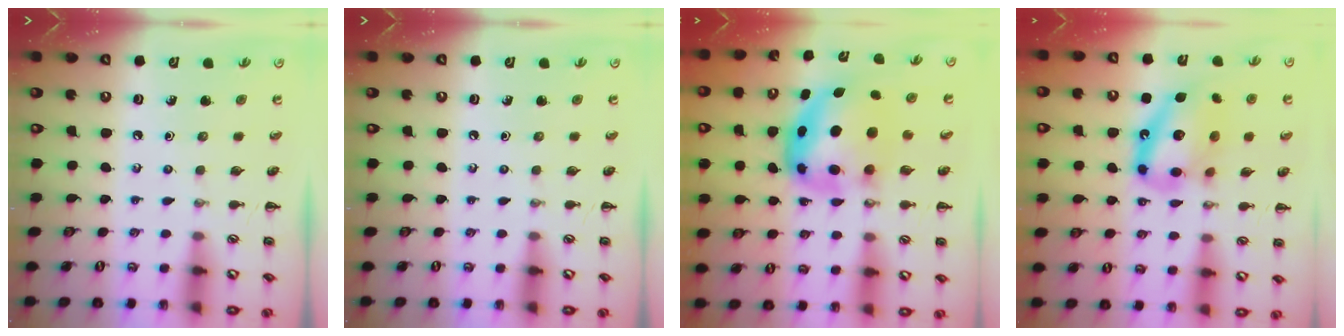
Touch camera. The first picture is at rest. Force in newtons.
{"total": 0.0}
{"total": 8.6, "press": 8.2, "slide": 2.5}
{"total": 16.1, "press": 15.7, "slide": 3.4}